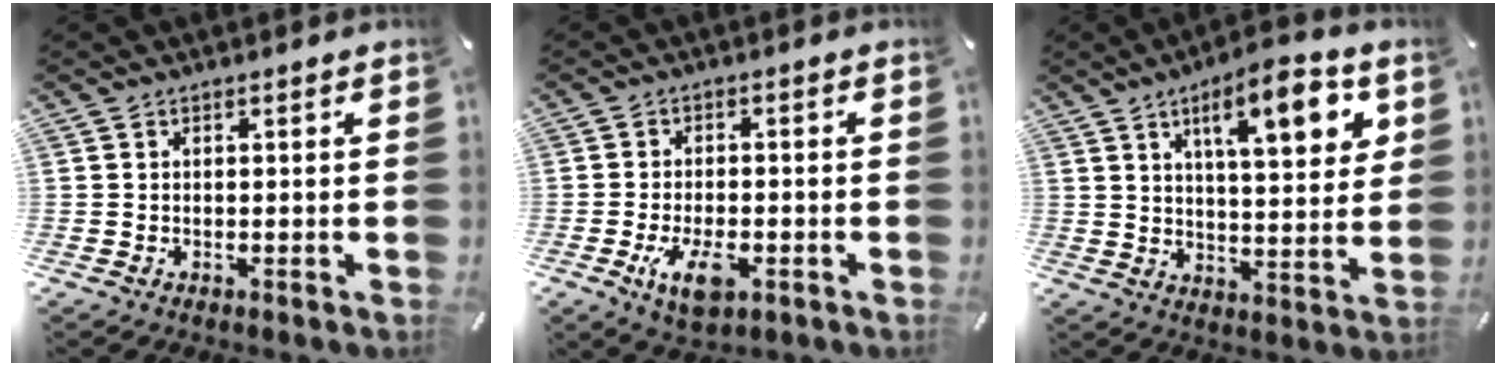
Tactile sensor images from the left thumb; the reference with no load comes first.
{"total": 7.7, "force": [-2.9, 4.0, 5.9], "torque": [-0.123, -0.003, -0.055]}
{"total": 13.9, "force": [6.5, 4.7, 11.4], "torque": [-0.161, -0.026, 0.101]}